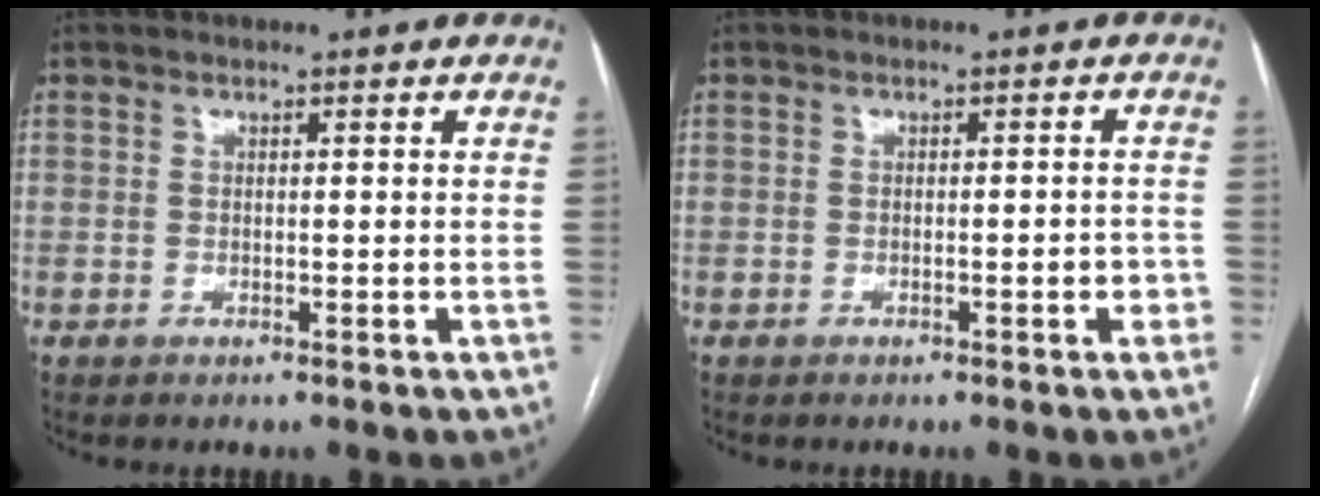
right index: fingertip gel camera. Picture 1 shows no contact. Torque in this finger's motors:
{"motor_torque": [0.54, 0.05, 0.10, 0.02]}